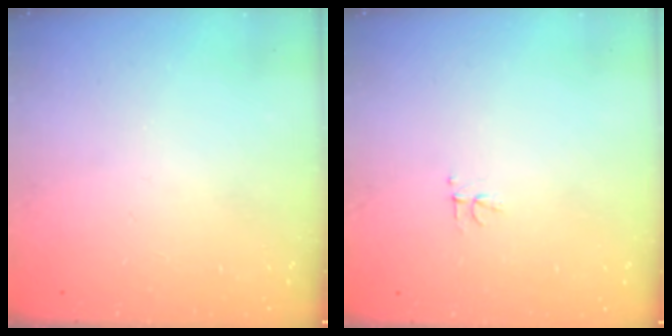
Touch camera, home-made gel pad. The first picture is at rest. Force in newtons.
{"total": 2.8, "press": 2.8, "slide": 0.2}